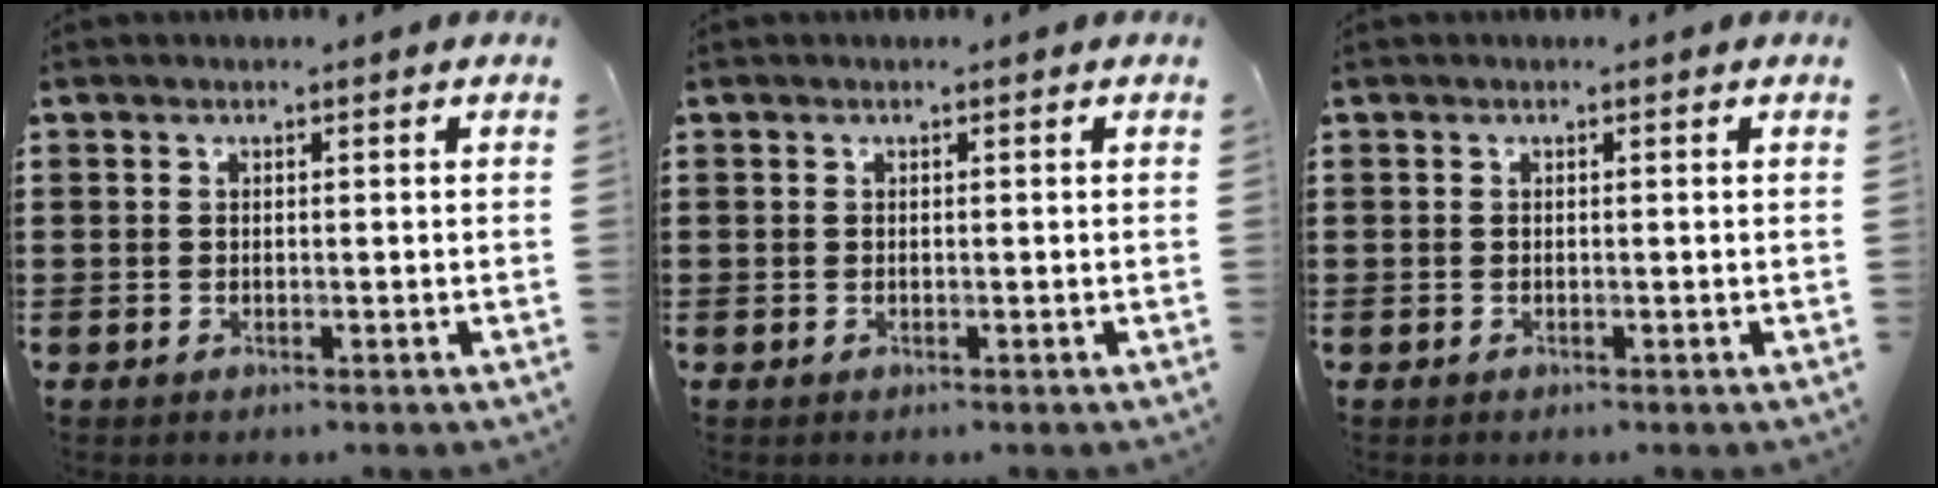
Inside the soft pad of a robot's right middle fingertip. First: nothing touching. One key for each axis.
{"total": 0.0}
{"total": 0.0}